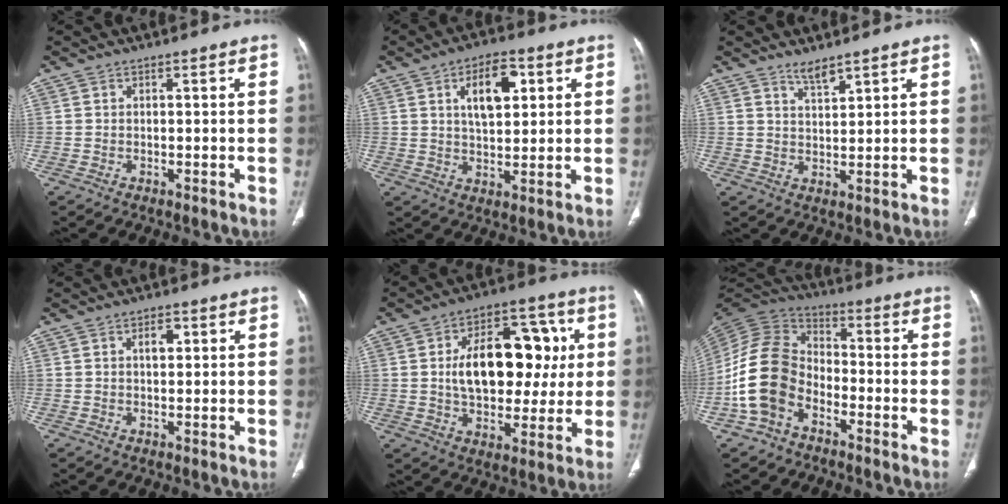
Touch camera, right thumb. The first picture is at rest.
{"total": 9.7, "force": [3.3, 4.9, 7.7], "torque": [-0.095, -0.007, 0.054]}
{"total": 3.0, "force": [2.6, 0.5, 1.4], "torque": [-0.021, -0.024, 0.052]}
{"total": 2.6, "force": [0.8, 1.5, 2.0], "torque": [-0.022, -0.001, 0.012]}
{"total": 19.4, "force": [2.4, 12.0, 15.1], "torque": [-0.186, 0.021, 0.041]}
{"total": 14.4, "force": [-5.5, 10.1, 8.7], "torque": [-0.168, 0.051, -0.118]}